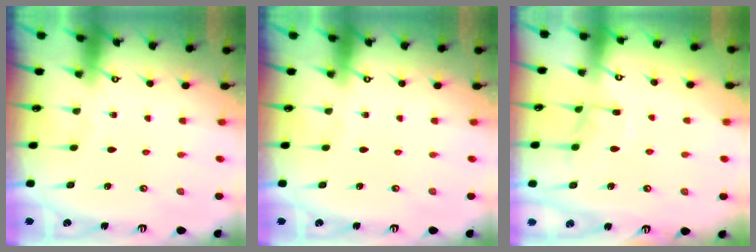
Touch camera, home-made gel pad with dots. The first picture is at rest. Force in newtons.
{"total": 0.0}
{"total": 7.6, "press": 7.6, "slide": 0.5}